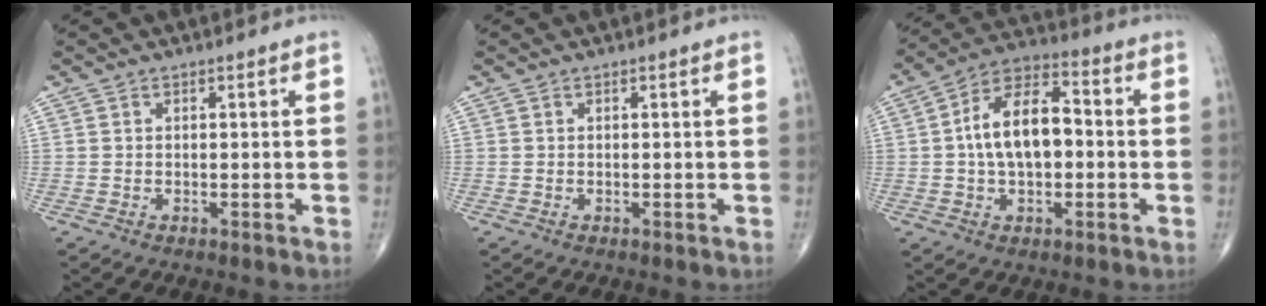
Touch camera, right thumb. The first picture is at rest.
{"total": 0.0}
{"total": 13.2, "force": [-0.1, 7.3, 11.0], "torque": [-0.181, 0.034, -0.011]}